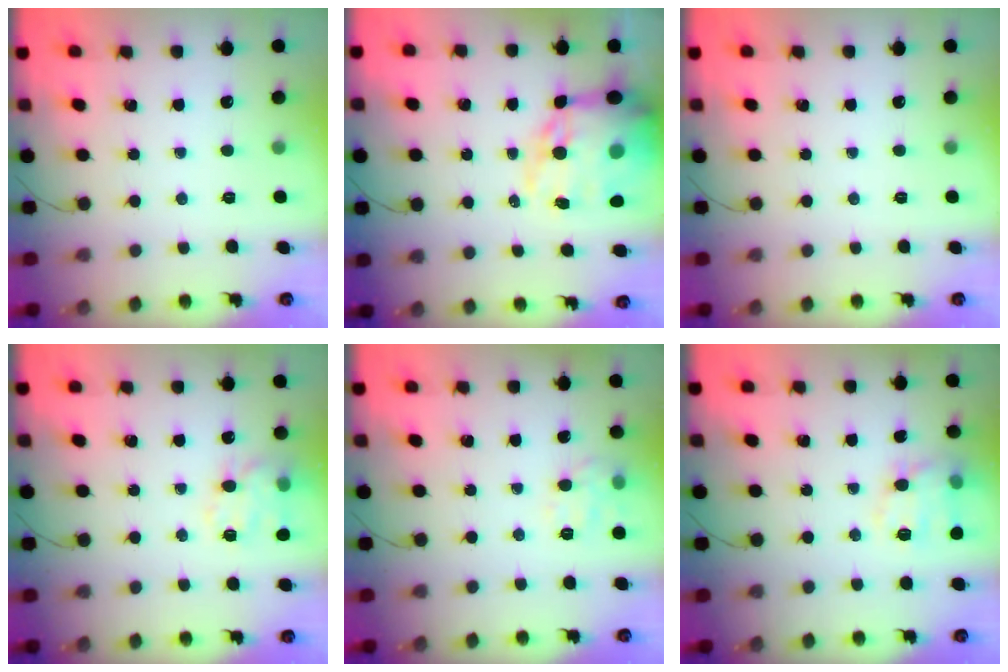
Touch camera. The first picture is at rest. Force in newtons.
{"total": 21.4, "press": 20.9, "slide": 4.8}
{"total": 0.0}
{"total": 13.6, "press": 13.5, "slide": 2.0}
{"total": 9.5, "press": 9.4, "slide": 0.9}
{"total": 12.4, "press": 12.4, "slide": 0.3}